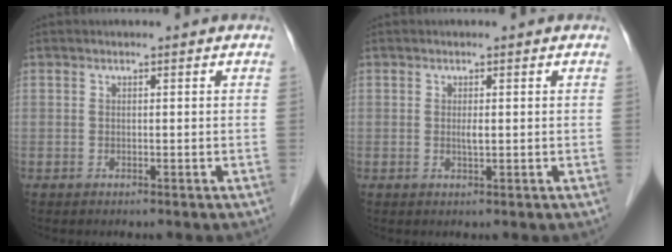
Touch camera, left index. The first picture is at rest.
{"total": 1.1, "force": [0.1, 0.1, 1.1], "torque": [-0.024, -0.003, 0.002]}